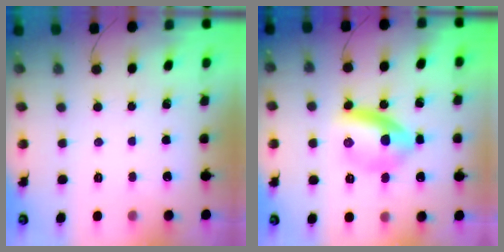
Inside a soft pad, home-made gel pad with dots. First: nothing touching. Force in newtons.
{"total": 9.9, "press": 9.9, "slide": 0.5}